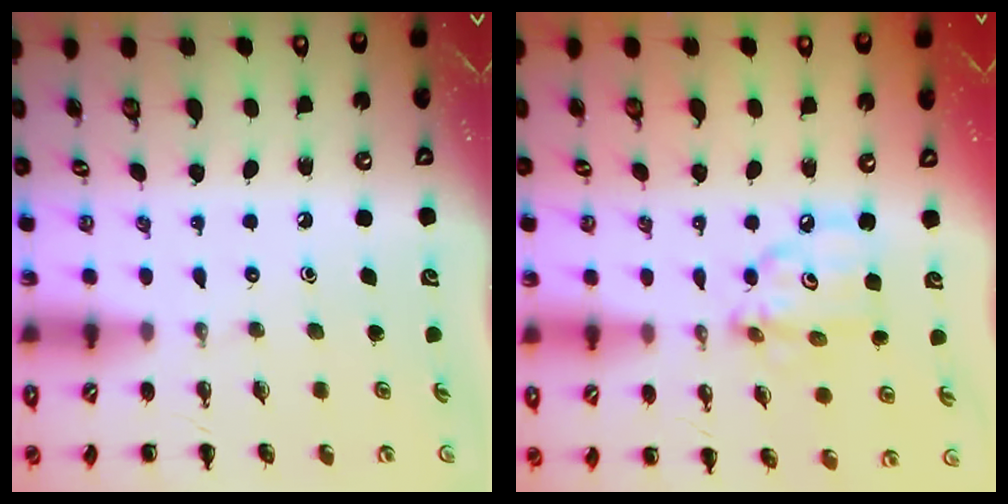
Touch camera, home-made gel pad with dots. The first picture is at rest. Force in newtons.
{"total": 8.1, "press": 8.0, "slide": 1.1}